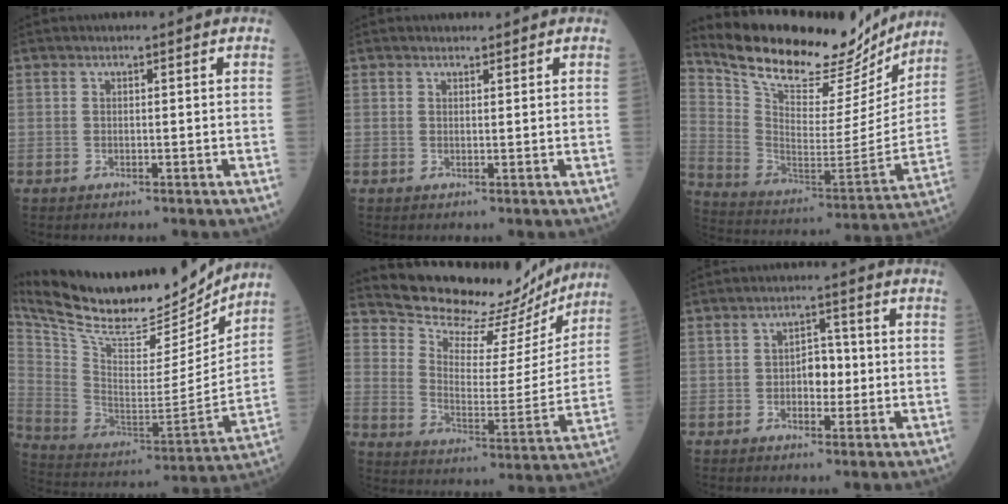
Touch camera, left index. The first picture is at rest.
{"total": 0.9, "force": [0.8, 0.3, -0.1], "torque": [0.000, -0.002, 0.012]}
{"total": 23.6, "force": [21.1, 6.4, 8.4], "torque": [-0.144, -0.031, 0.317]}
{"total": 24.9, "force": [21.9, 5.8, 10.5], "torque": [-0.201, -0.024, 0.350]}
{"total": 18.4, "force": [17.5, 4.7, 3.0], "torque": [-0.038, -0.034, 0.237]}
{"total": 3.8, "force": [-0.6, 2.3, 3.0], "torque": [-0.038, 0.011, -0.011]}